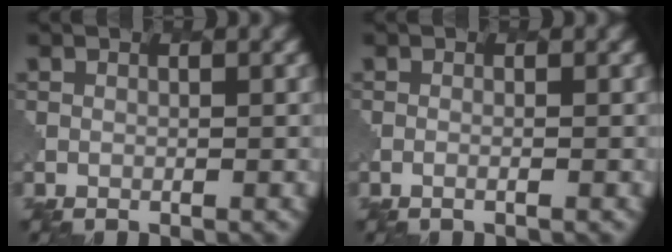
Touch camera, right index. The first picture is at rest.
{"total": 0.7, "force": [-0.1, 0.2, 0.7], "torque": [-0.006, -0.001, -0.009]}